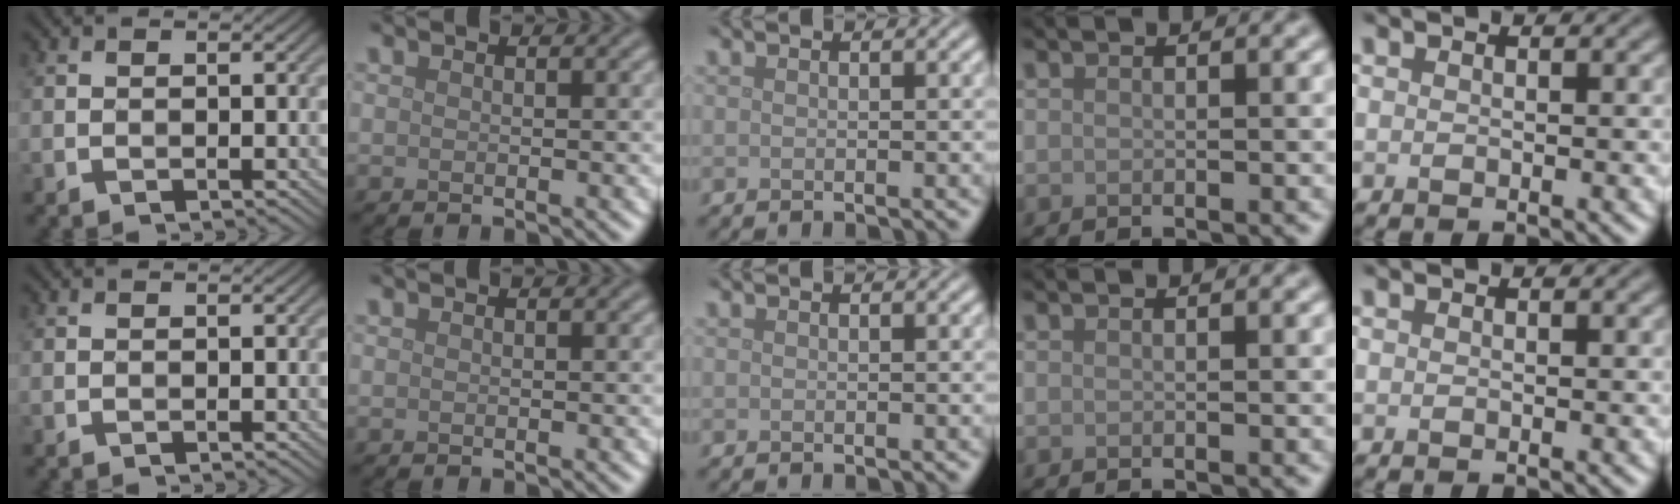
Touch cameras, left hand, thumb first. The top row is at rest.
{}